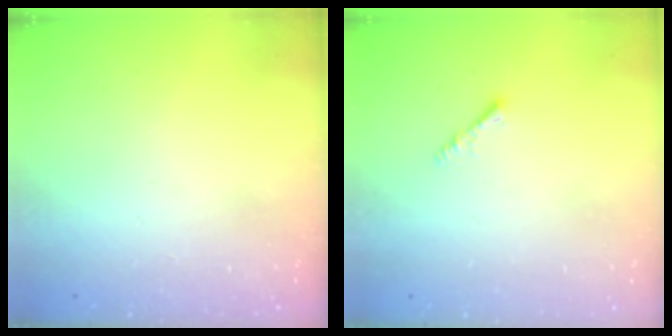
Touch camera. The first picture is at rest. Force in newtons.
{"total": 1.9, "press": 1.9, "slide": 0.4}